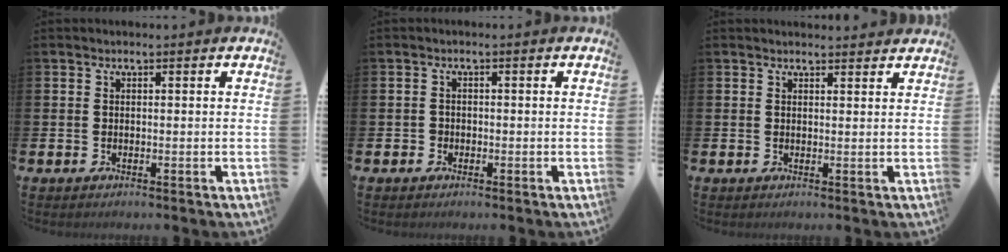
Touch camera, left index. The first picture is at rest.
{"total": 1.1, "force": [-0.5, 1.0, 0.1], "torque": [0.001, 0.003, -0.014]}
{"total": 1.4, "force": [1.4, 0.2, 0.0], "torque": [0.010, -0.009, 0.024]}